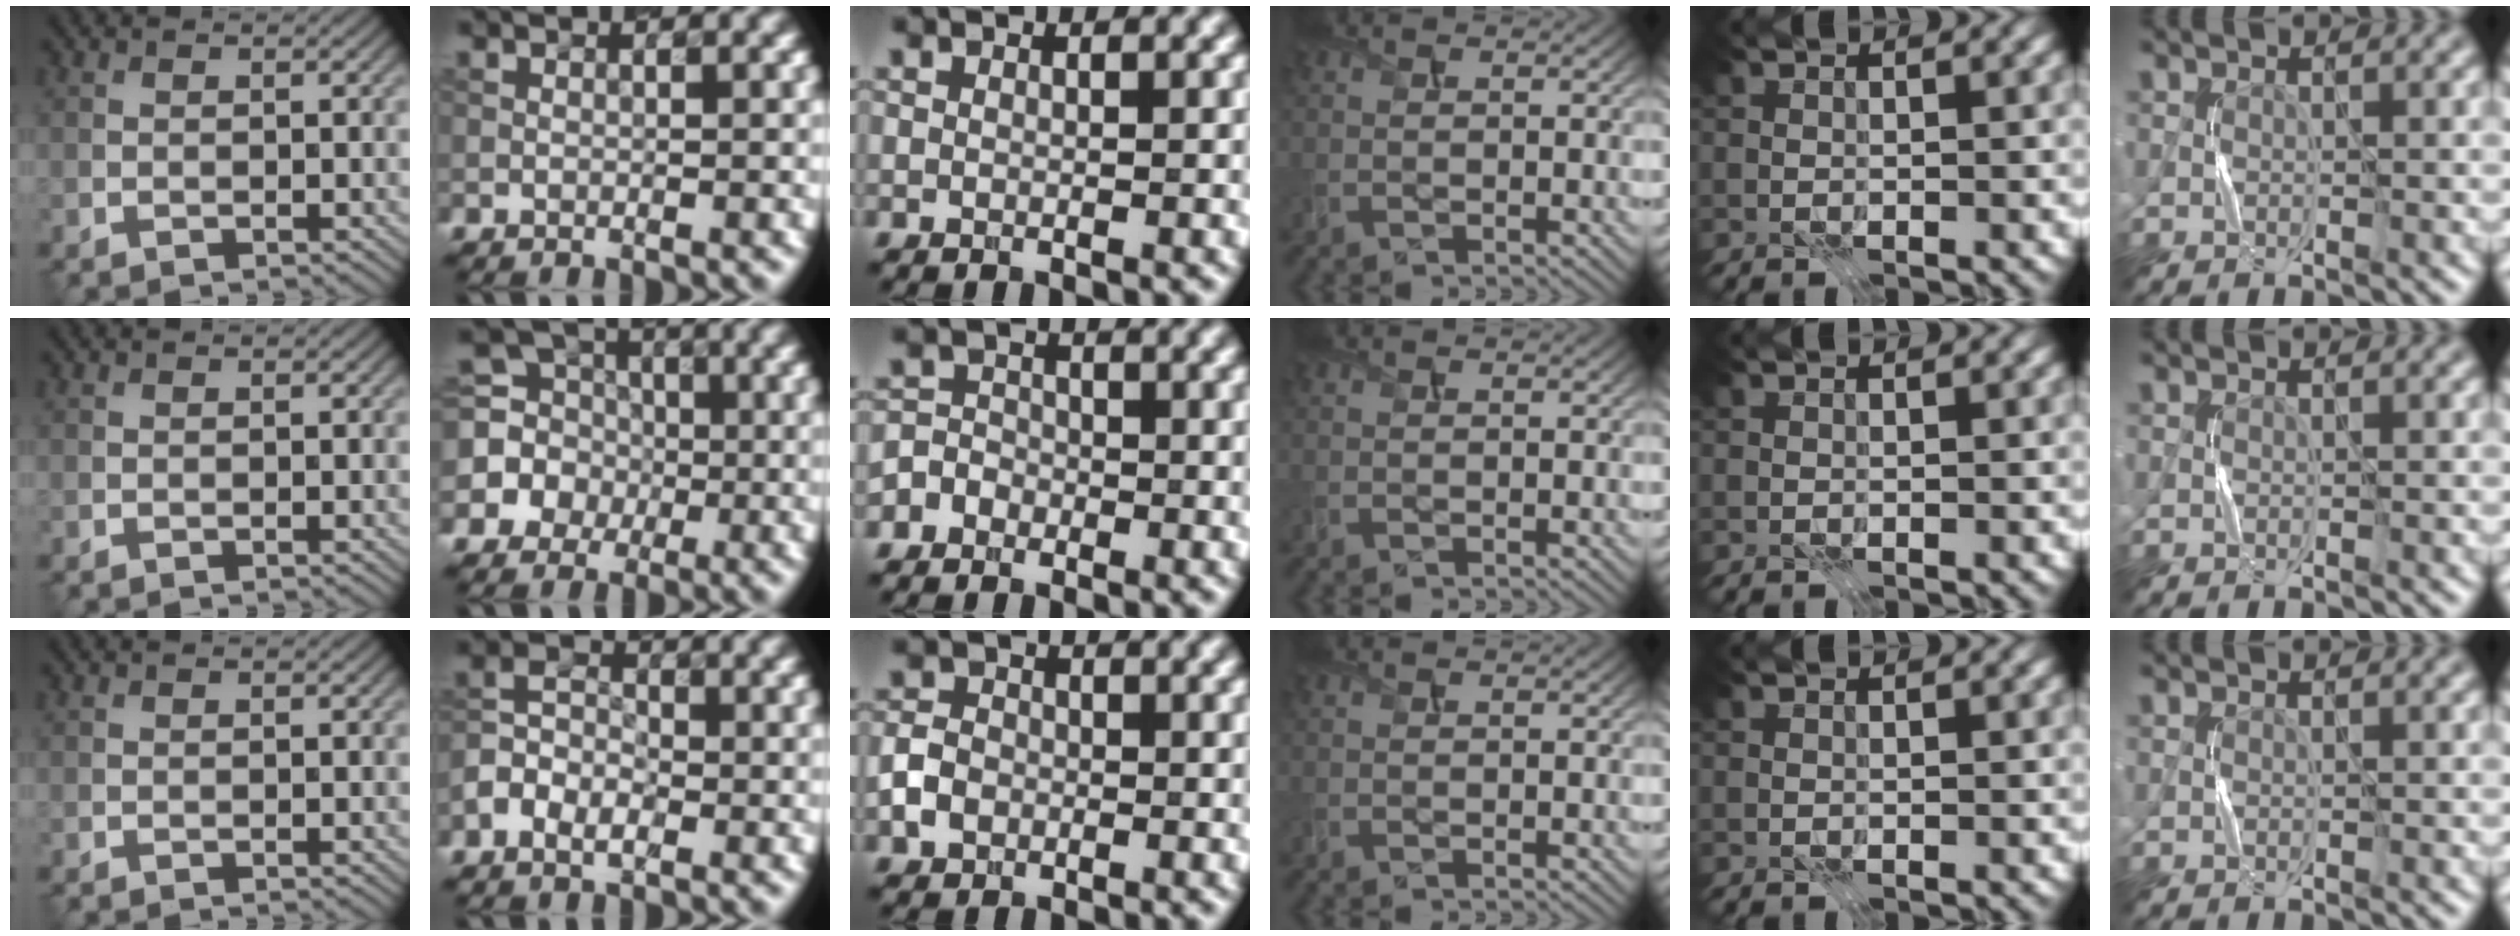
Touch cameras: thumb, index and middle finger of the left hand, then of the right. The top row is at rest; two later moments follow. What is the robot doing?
{"motion": "press", "object": "gel pad"}